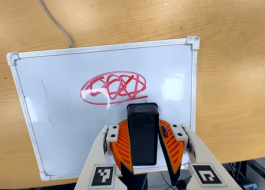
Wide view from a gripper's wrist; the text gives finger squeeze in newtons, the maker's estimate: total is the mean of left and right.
{"total": 7.5, "left": 6.8, "right": 8.2}